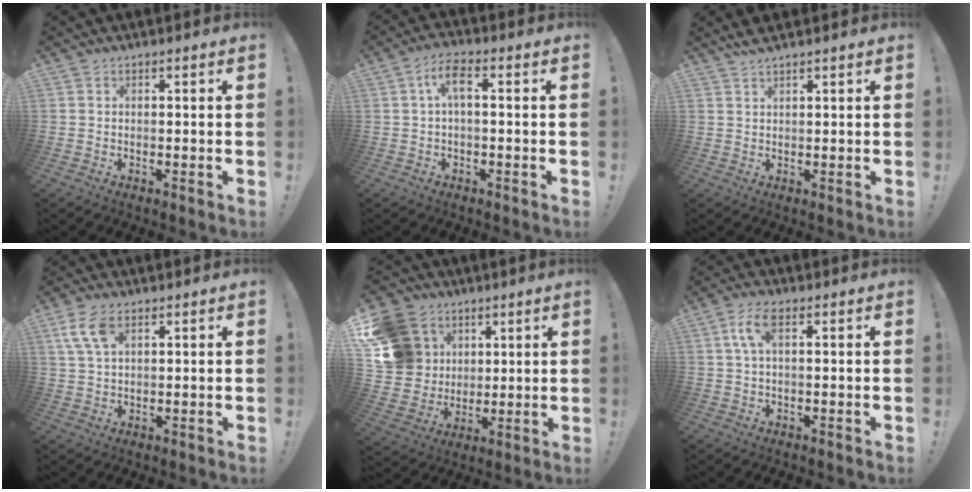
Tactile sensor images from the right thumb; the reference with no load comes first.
{"total": 5.8, "force": [0.7, 1.9, 5.4], "torque": [-0.112, 0.005, 0.011]}
{"total": 2.3, "force": [2.2, -0.1, 0.9], "torque": [-0.023, -0.010, 0.040]}
{"total": 7.4, "force": [3.5, 3.8, 5.4], "torque": [-0.107, -0.004, 0.067]}
{"total": 16.1, "force": [5.5, 14.0, 5.8], "torque": [-0.101, -0.017, 0.131]}
{"total": 5.9, "force": [1.8, 2.4, 5.1], "torque": [-0.101, 0.009, 0.035]}